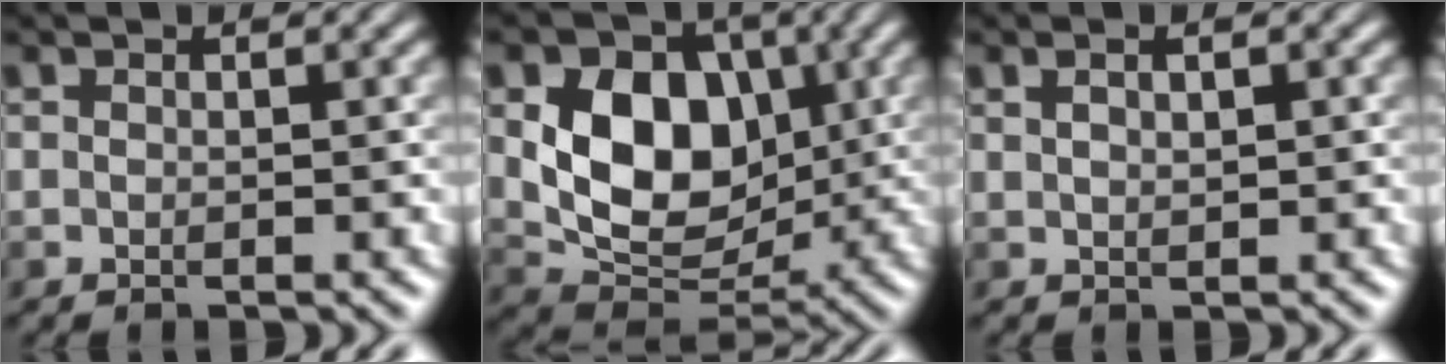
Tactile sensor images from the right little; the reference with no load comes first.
{"total": 8.4, "force": [0.4, 6.4, 5.5], "torque": [-0.101, -0.011, 0.006]}
{"total": 1.1, "force": [0.0, 0.4, 1.1], "torque": [-0.024, 0.001, 0.002]}